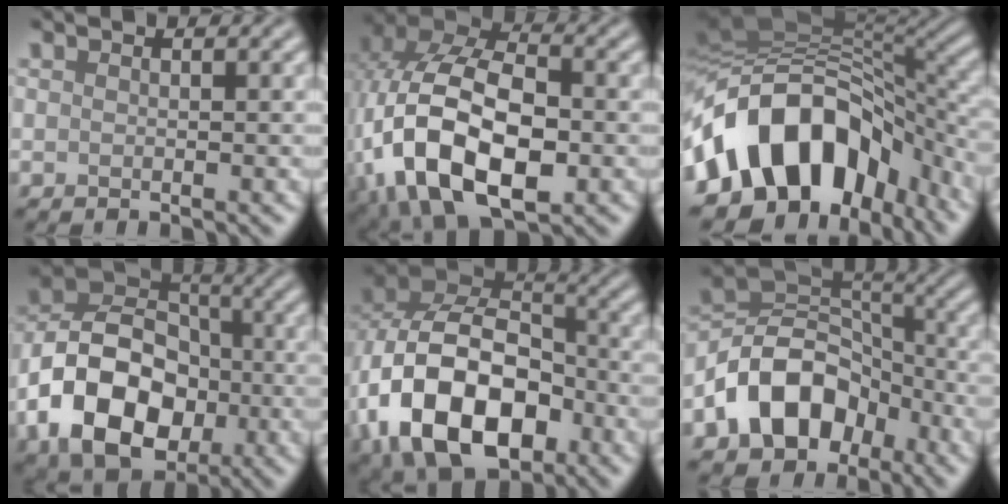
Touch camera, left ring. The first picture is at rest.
{"total": 14.8, "force": [-4.0, 8.9, 11.1], "torque": [-0.222, -0.006, -0.068]}
{"total": 15.1, "force": [-5.5, 9.6, 10.2], "torque": [-0.168, 0.016, -0.102]}
{"total": 12.1, "force": [-3.8, 8.5, 7.7], "torque": [-0.140, -0.002, -0.076]}
{"total": 14.9, "force": [-5.0, 9.9, 10.0], "torque": [-0.195, -0.028, -0.088]}
{"total": 9.8, "force": [-4.6, 6.9, 5.2], "torque": [-0.081, 0.005, -0.099]}